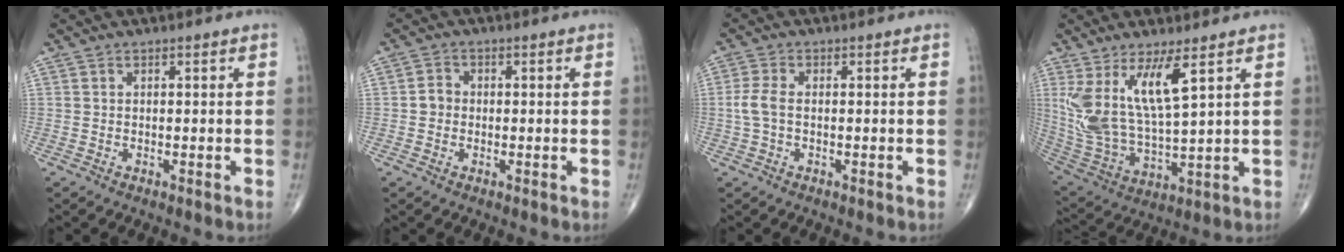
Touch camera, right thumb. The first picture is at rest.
{"total": 2.3, "force": [-0.3, 2.0, 1.0], "torque": [-0.007, 0.007, -0.011]}
{"total": 3.6, "force": [-0.2, 1.9, 3.1], "torque": [-0.081, 0.007, -0.008]}
{"total": 14.8, "force": [6.1, 4.5, 12.7], "torque": [-0.267, -0.040, 0.136]}